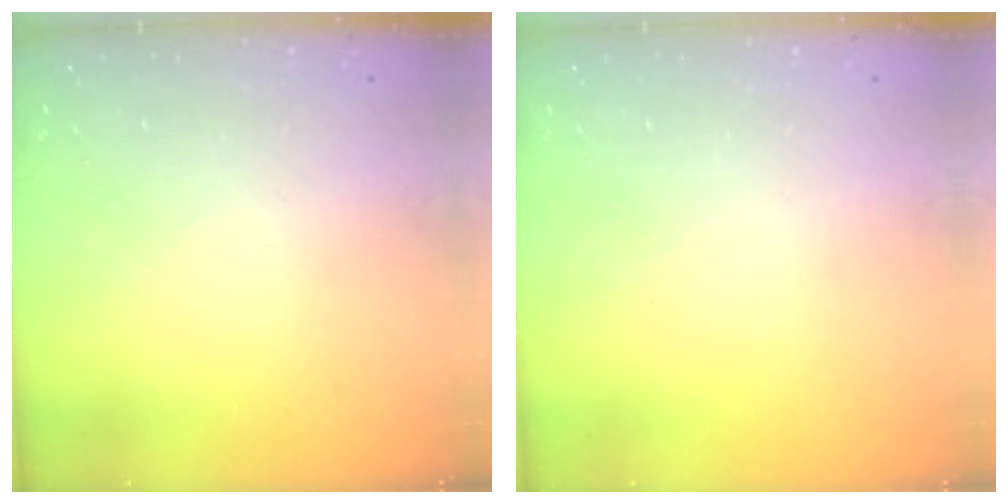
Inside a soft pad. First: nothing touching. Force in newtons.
{"total": 0.0}